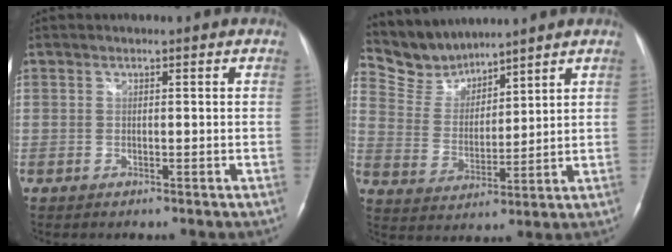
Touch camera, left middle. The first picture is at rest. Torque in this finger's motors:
{"motor_torque": [-0.02, -0.50, -0.12, -0.02]}